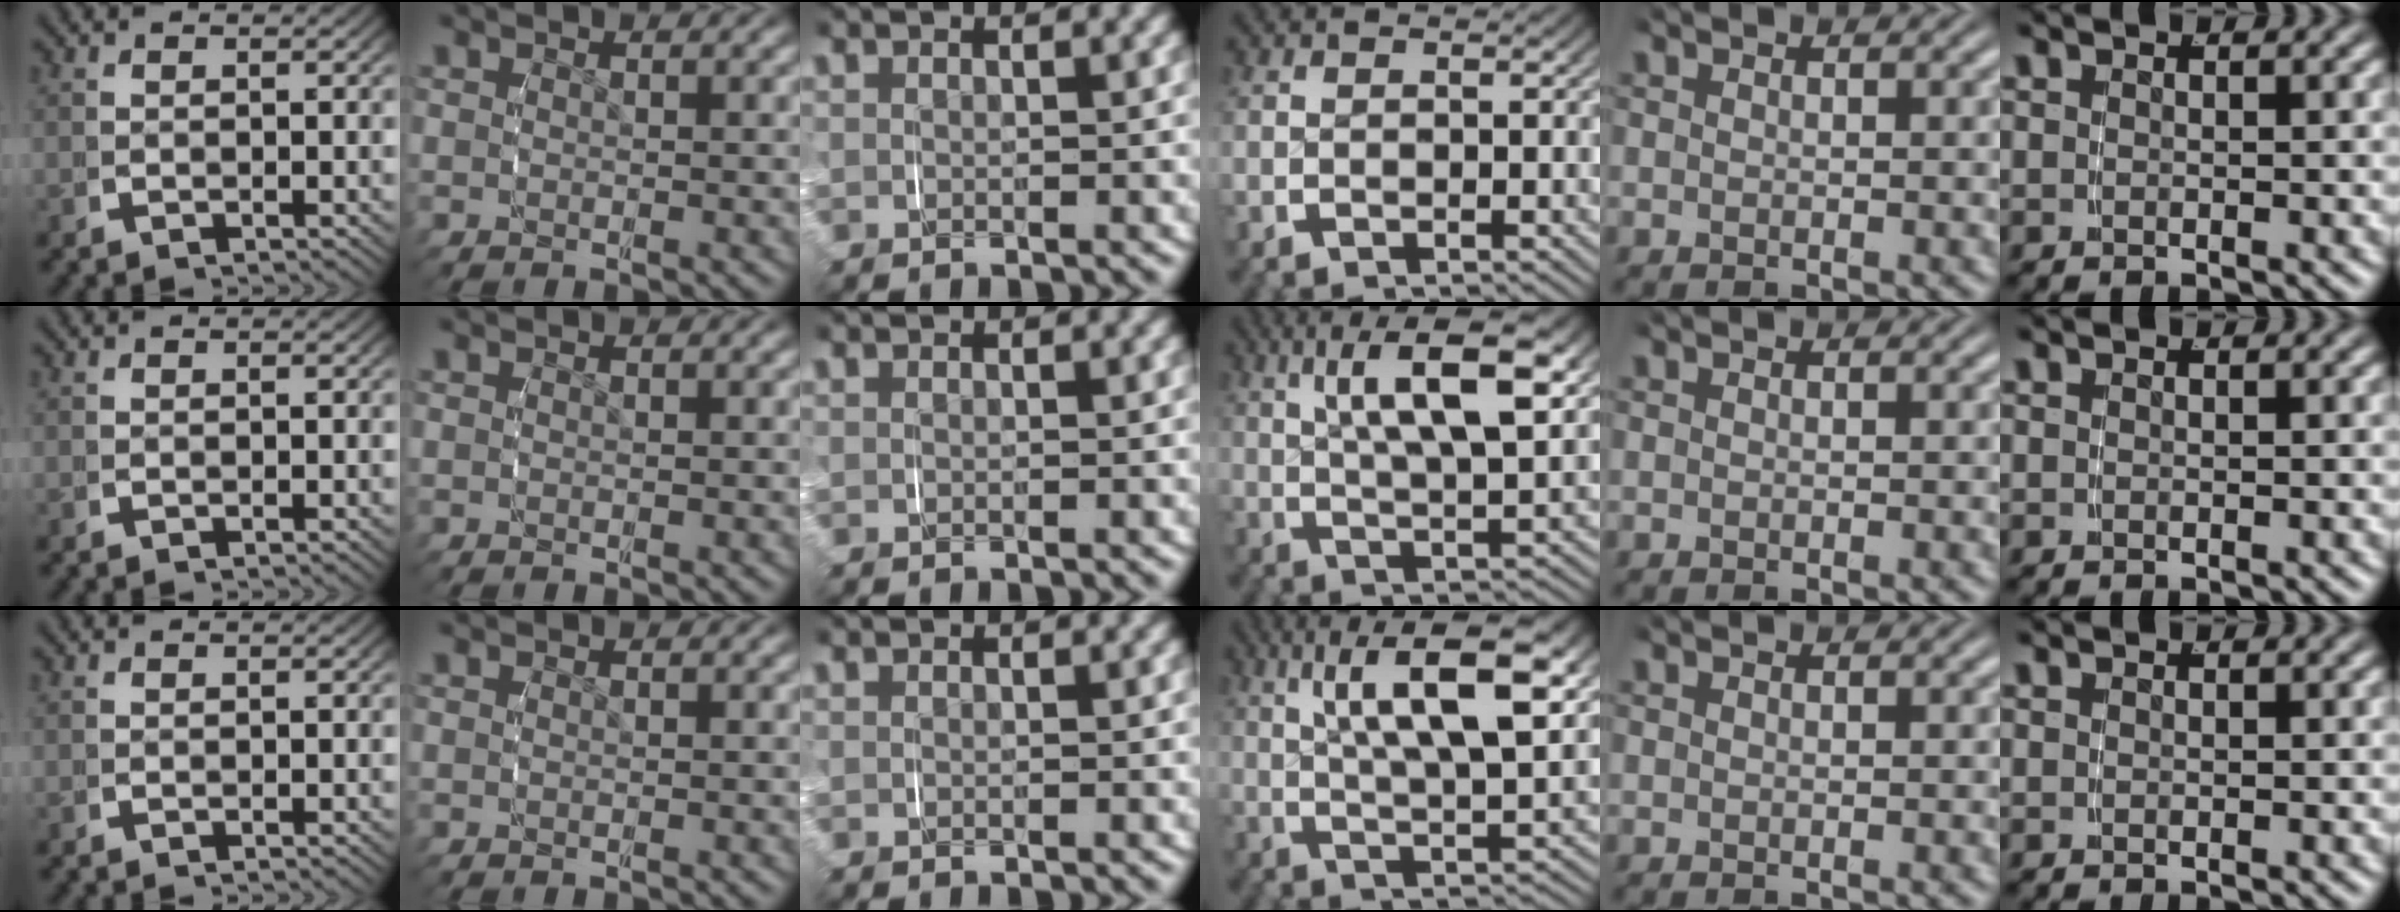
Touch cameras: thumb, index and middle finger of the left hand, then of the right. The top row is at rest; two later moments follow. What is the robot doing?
{"motion": "grasp_and_lifting", "object": "measuring cup"}